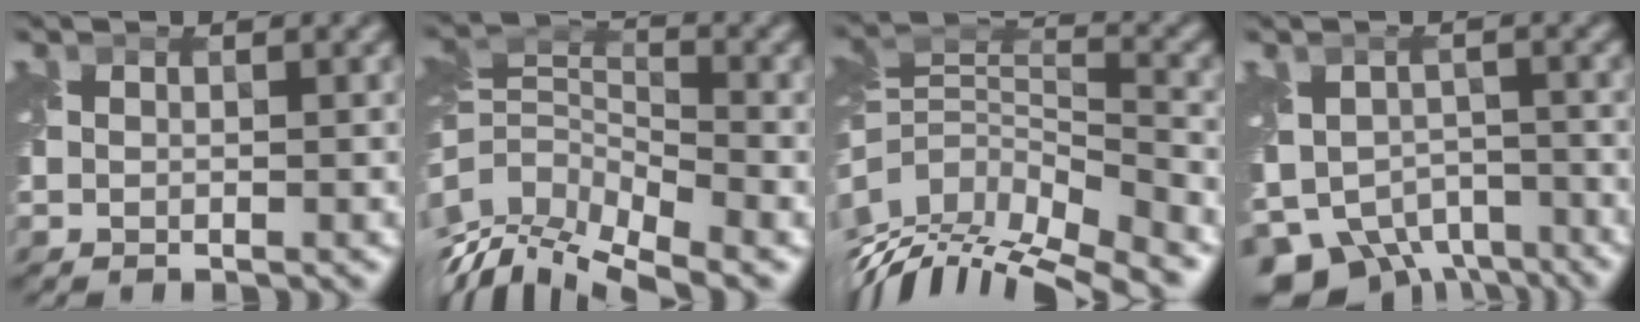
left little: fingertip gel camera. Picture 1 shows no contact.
{"total": 11.1, "force": [-6.3, 5.5, 7.3], "torque": [-0.147, -0.001, -0.103]}
{"total": 14.0, "force": [-9.0, 5.9, 9.0], "torque": [-0.160, 0.011, -0.123]}
{"total": 7.7, "force": [-4.9, 4.8, 3.4], "torque": [-0.065, -0.025, -0.083]}